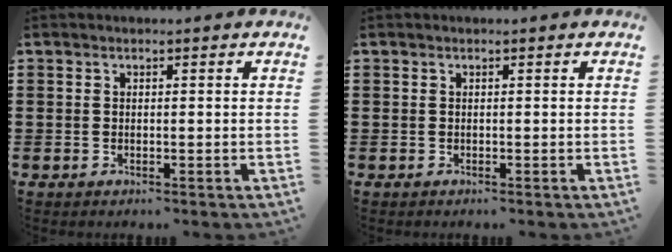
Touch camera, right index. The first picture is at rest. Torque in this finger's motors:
{"motor_torque": [0.23, 0.28, 0.08, 0.02]}